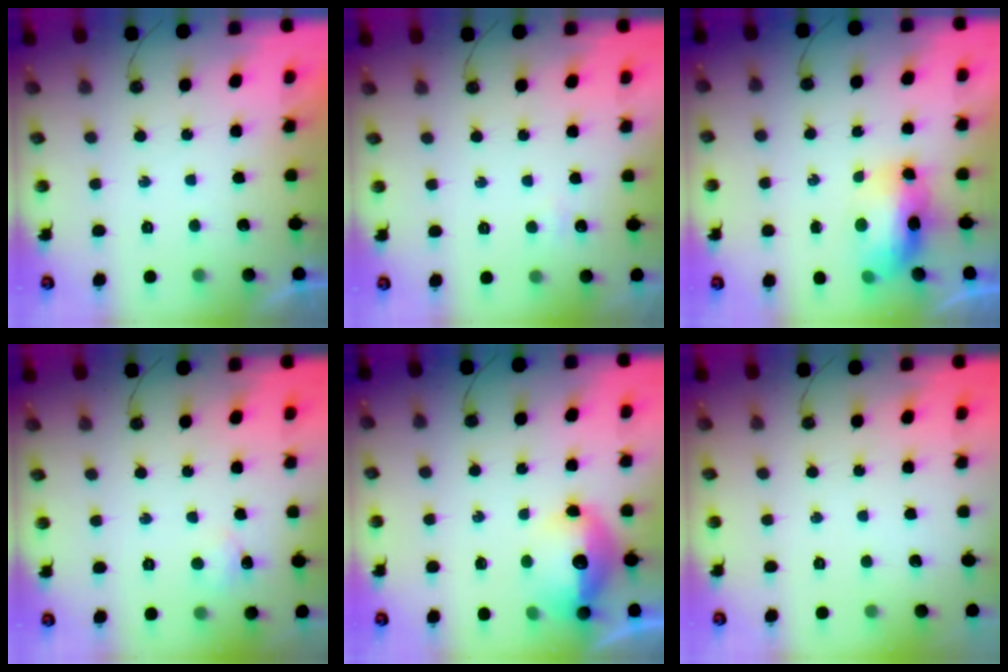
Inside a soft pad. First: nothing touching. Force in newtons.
{"total": 2.9, "press": 2.5, "slide": 1.6}
{"total": 8.9, "press": 8.8, "slide": 1.4}
{"total": 5.7, "press": 5.6, "slide": 0.9}
{"total": 13.3, "press": 13.3, "slide": 1.5}
{"total": 0.0}